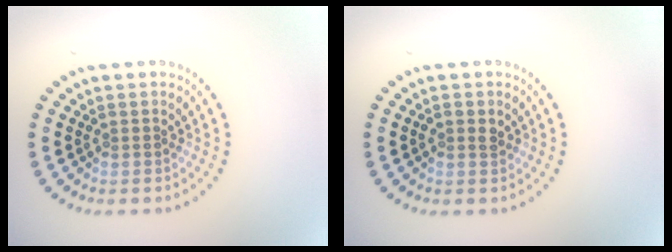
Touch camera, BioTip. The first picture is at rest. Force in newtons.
{"total": 1.2, "press": 1.2, "slide": 0.1}